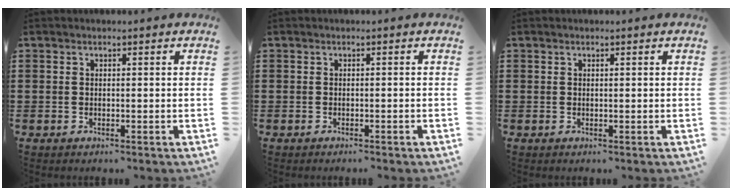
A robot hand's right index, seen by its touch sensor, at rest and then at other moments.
{"total": 0.5, "force": [-0.5, -0.1, 0.2], "torque": [-0.005, -0.003, -0.009]}
{"total": 0.0}